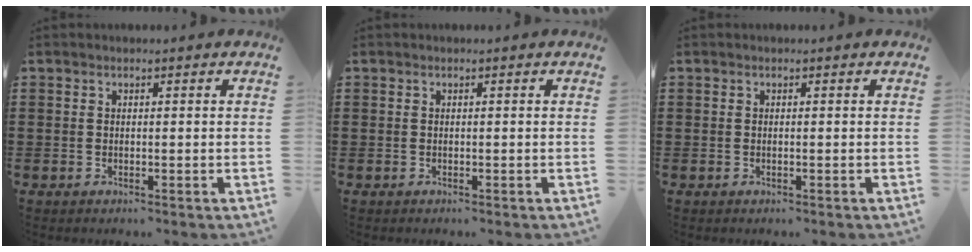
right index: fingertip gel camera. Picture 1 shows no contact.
{"total": 0.0}
{"total": 0.0}